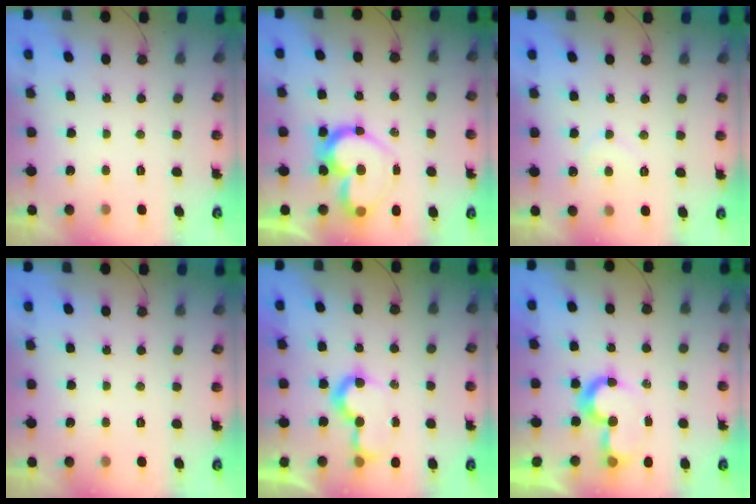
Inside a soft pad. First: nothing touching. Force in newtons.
{"total": 17.1, "press": 17.0, "slide": 1.4}
{"total": 6.2, "press": 6.2, "slide": 0.4}
{"total": 0.0}
{"total": 8.7, "press": 8.6, "slide": 0.1}
{"total": 8.5, "press": 8.4, "slide": 0.2}